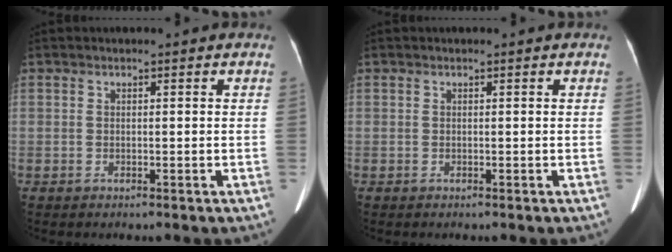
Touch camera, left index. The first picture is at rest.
{"total": 0.0}